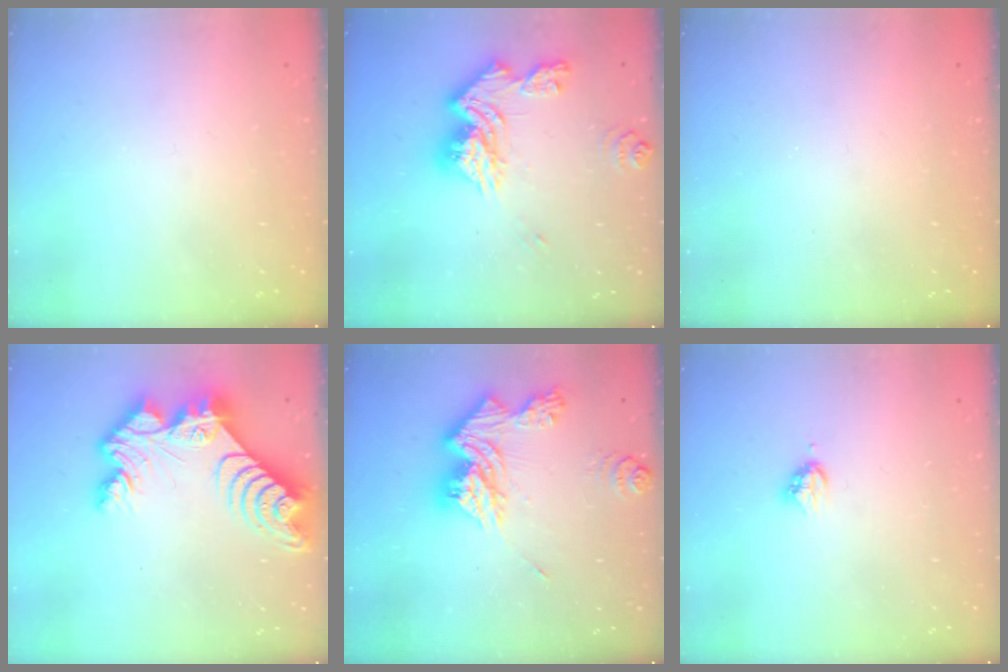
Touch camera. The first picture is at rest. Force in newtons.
{"total": 16.0, "press": 15.9, "slide": 1.8}
{"total": 0.0}
{"total": 16.6, "press": 16.5, "slide": 1.4}
{"total": 16.5, "press": 16.4, "slide": 1.6}
{"total": 3.4, "press": 3.4, "slide": 0.4}